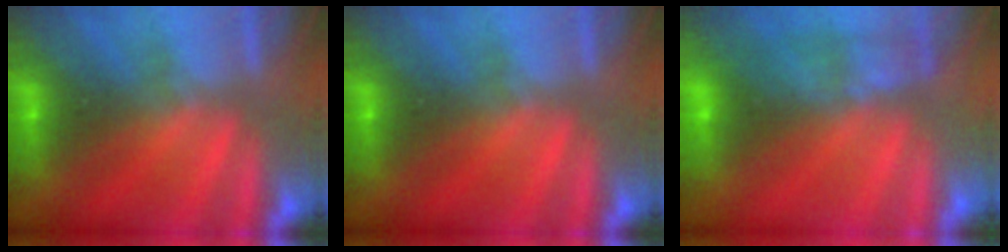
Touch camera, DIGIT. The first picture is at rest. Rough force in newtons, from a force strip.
{"total": 0.0}
{"total": 2.4}